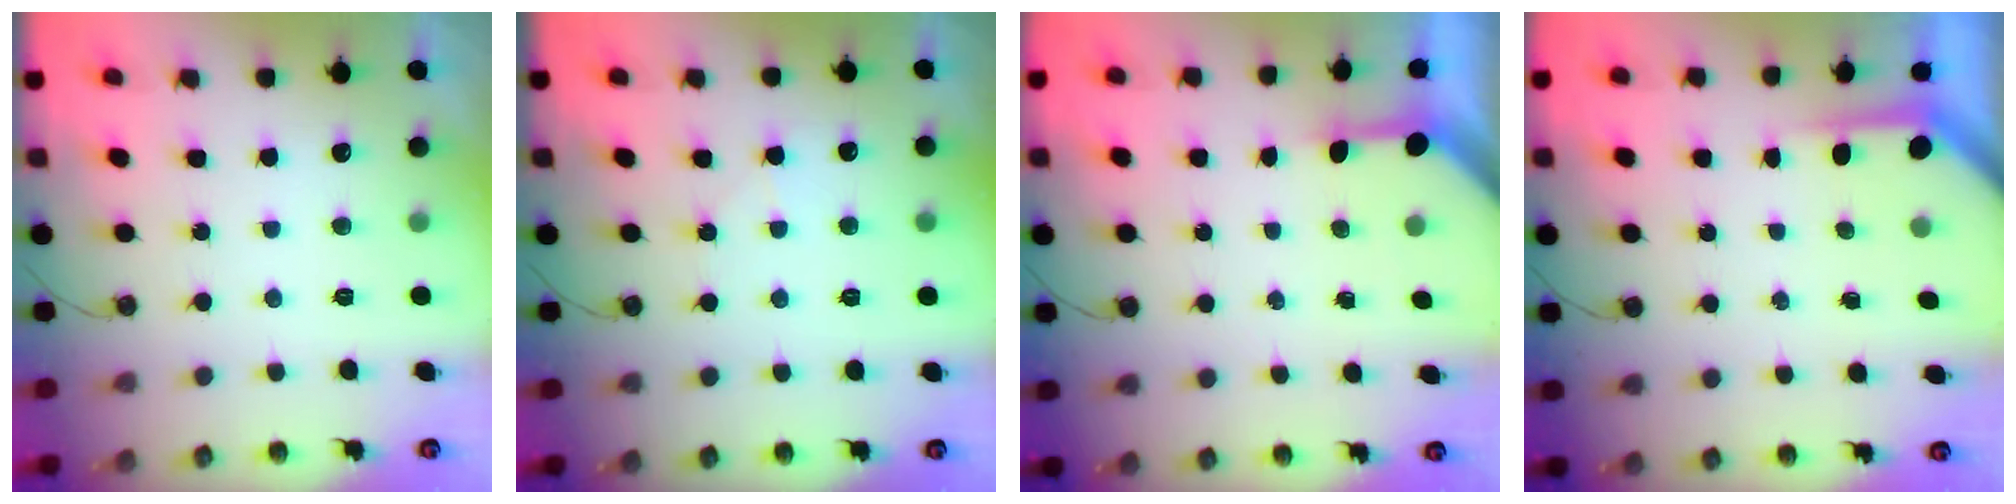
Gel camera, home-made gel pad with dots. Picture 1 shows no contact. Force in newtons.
{"total": 4.1, "press": 4.1, "slide": 0.7}
{"total": 3.4, "press": 3.3, "slide": 0.3}
{"total": 3.5, "press": 3.5, "slide": 0.3}